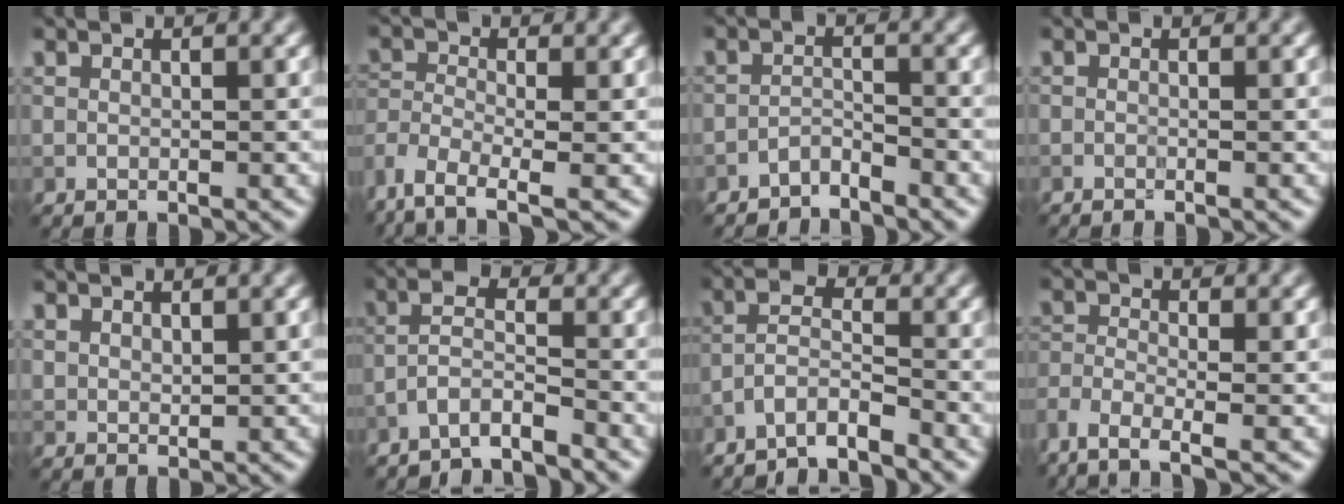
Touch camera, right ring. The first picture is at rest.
{"total": 5.2, "force": [-3.8, 1.6, 3.1], "torque": [-0.069, -0.007, -0.082]}
{"total": 1.8, "force": [-1.7, 0.3, 0.4], "torque": [-0.009, 0.006, -0.037]}
{"total": 0.9, "force": [-0.4, 0.3, 0.7], "torque": [-0.004, -0.006, -0.012]}
{"total": 1.2, "force": [1.0, 0.5, 0.3], "torque": [-0.011, -0.002, 0.024]}
{"total": 3.4, "force": [-2.6, 0.4, 2.1], "torque": [-0.042, 0.009, -0.061]}
{"total": 3.6, "force": [-3.1, 0.5, 1.8], "torque": [-0.033, 0.006, -0.067]}
{"total": 4.2, "force": [-3.2, 1.0, 2.5], "torque": [-0.053, -0.007, -0.074]}